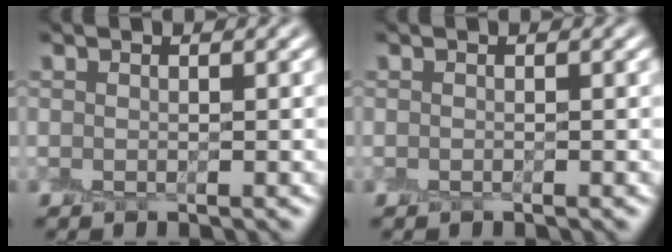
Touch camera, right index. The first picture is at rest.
{"total": 0.0}